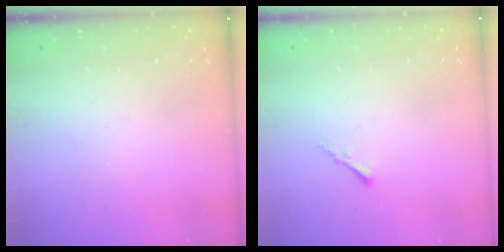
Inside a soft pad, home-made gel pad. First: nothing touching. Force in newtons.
{"total": 1.5, "press": 1.5, "slide": 0.4}